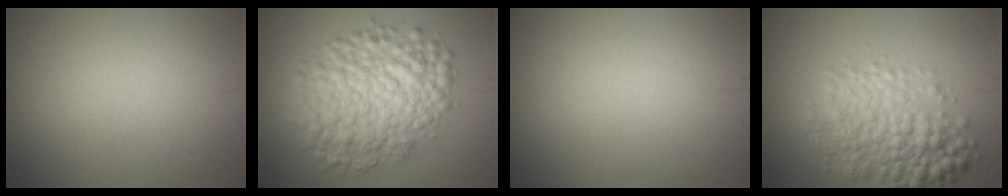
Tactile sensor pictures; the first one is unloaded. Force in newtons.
{"total": 7.8, "press": 7.8, "slide": 0.2}
{"total": 0.0}
{"total": 5.7, "press": 5.7, "slide": 0.1}